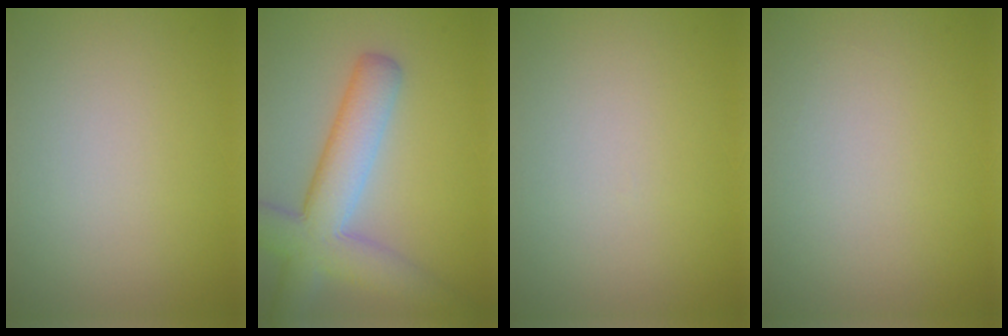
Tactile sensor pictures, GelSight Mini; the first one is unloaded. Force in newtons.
{"total": 7.5, "press": 7.5, "slide": 0.3}
{"total": 0.0}
{"total": 0.0}